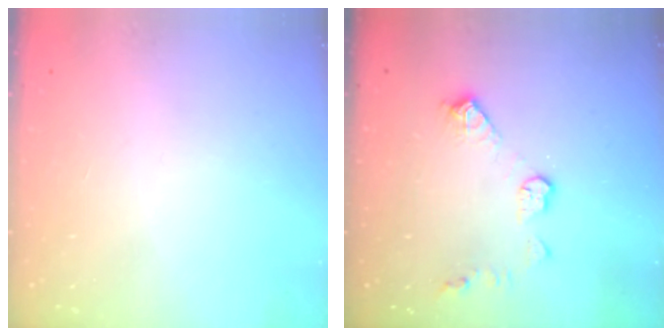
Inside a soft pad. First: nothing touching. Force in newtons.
{"total": 8.6, "press": 8.6, "slide": 0.4}